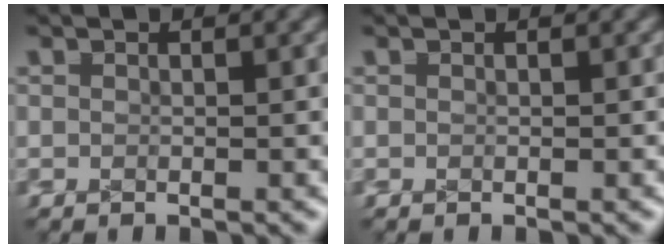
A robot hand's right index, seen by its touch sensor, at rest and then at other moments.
{"total": 0.0}